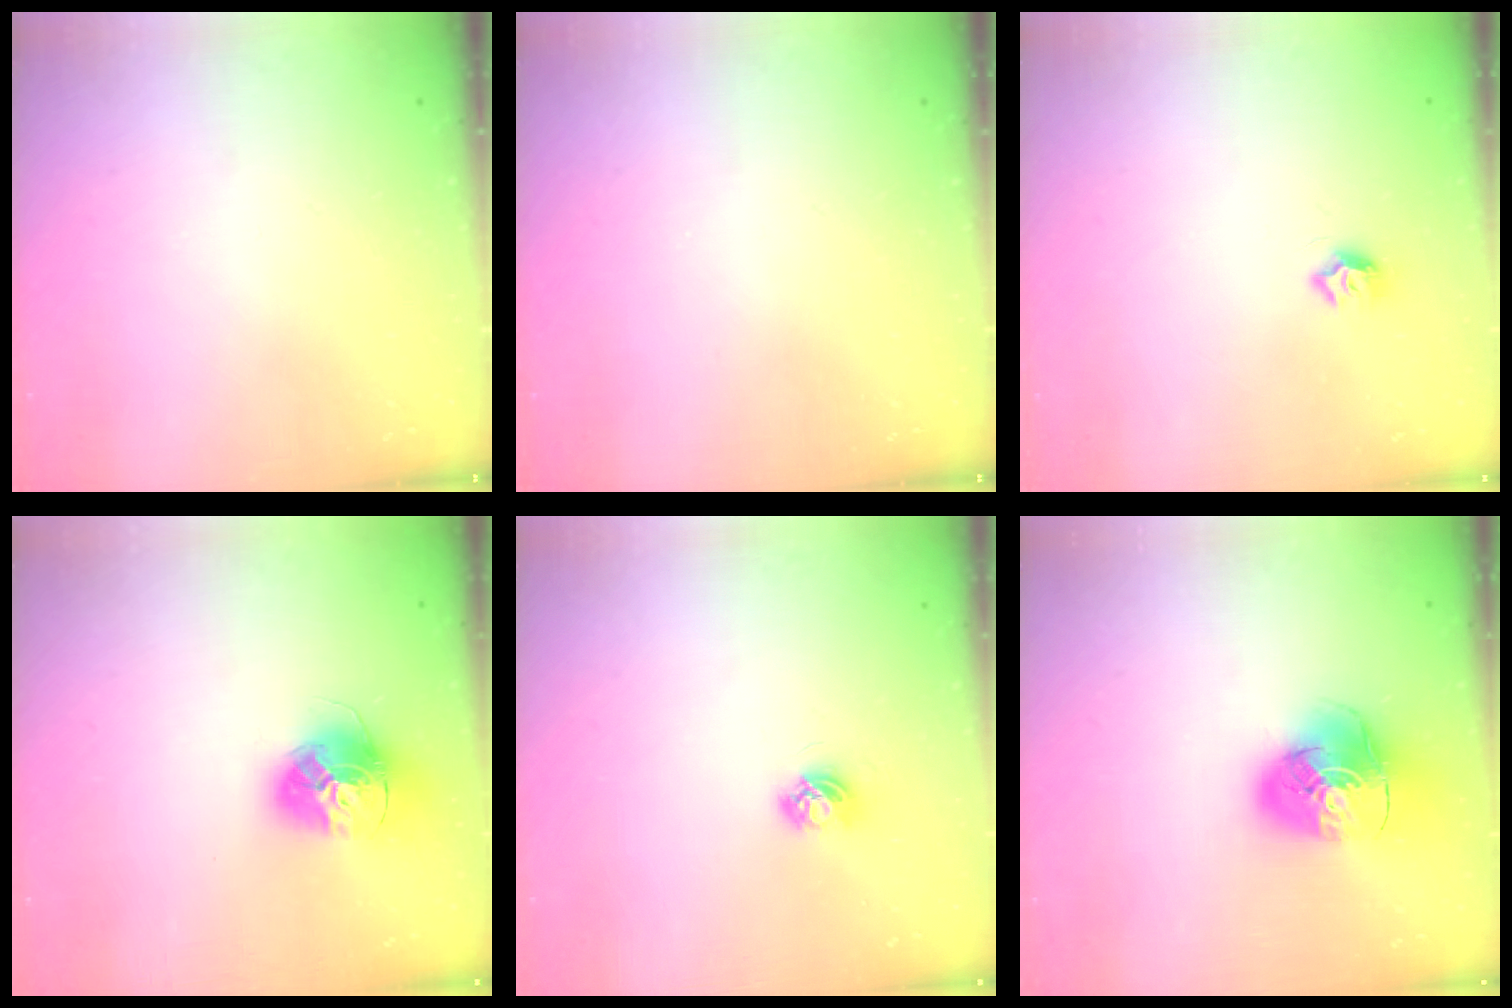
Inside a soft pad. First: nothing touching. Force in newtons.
{"total": 0.0}
{"total": 6.6, "press": 6.5, "slide": 0.6}
{"total": 15.6, "press": 15.5, "slide": 1.4}
{"total": 4.2, "press": 4.2, "slide": 0.4}
{"total": 14.9, "press": 14.7, "slide": 2.0}